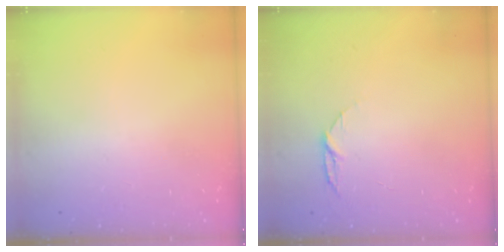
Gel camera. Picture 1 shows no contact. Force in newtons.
{"total": 4.8, "press": 4.8, "slide": 0.6}